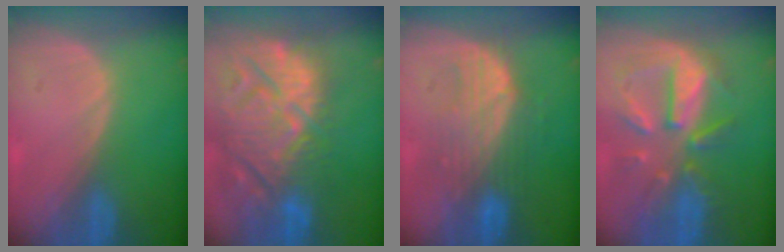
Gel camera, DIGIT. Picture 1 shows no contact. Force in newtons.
{"total": 15.4, "press": 13.2, "slide": 8.0}
{"total": 7.7, "press": 7.6, "slide": 0.8}
{"total": 10.3, "press": 9.3, "slide": 4.4}